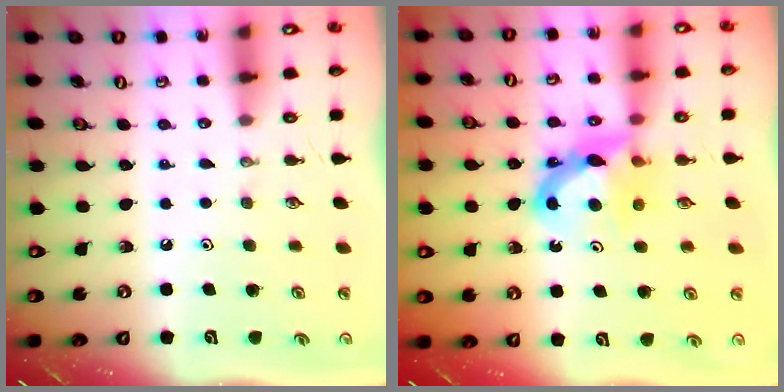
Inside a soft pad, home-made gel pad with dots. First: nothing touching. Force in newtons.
{"total": 7.5, "press": 7.5, "slide": 0.4}